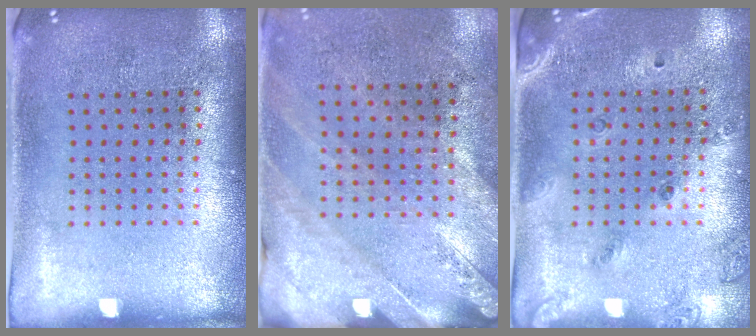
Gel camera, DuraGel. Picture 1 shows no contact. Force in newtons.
{"total": 2.5, "press": 2.0, "slide": 1.5}
{"total": 1.5, "press": 1.3, "slide": 0.7}